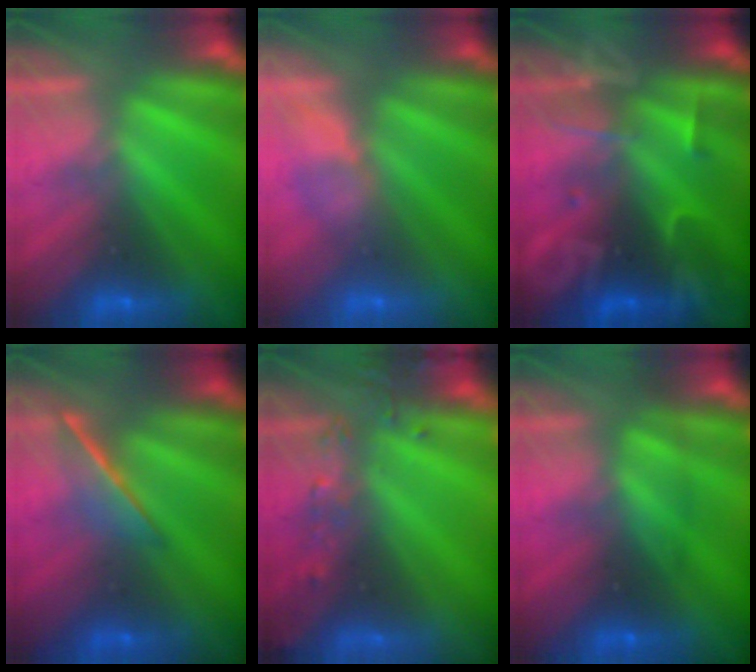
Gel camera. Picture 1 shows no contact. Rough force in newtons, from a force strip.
{"total": 3.5}
{"total": 2.4}
{"total": 1.5}
{"total": 8.8}
{"total": 2.4}